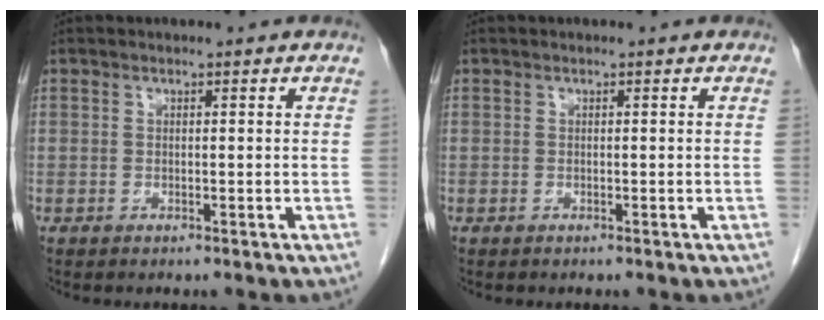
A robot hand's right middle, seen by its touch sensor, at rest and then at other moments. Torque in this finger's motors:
{"motor_torque": [-0.08, -0.19, -0.05, -0.01]}